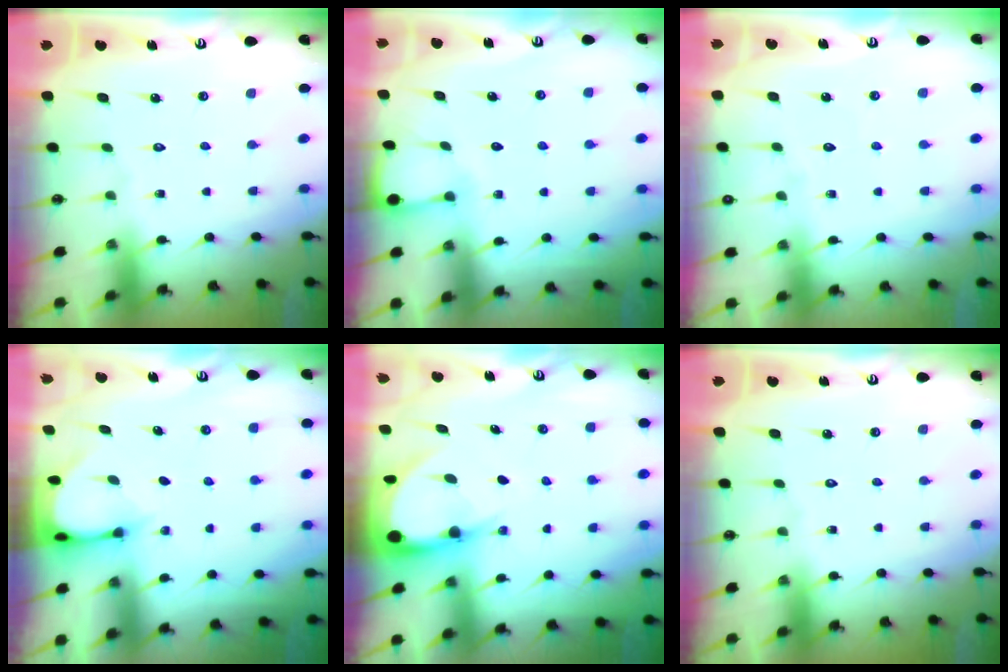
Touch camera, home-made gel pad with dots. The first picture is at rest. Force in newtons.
{"total": 2.8, "press": 2.8, "slide": 0.4}
{"total": 2.8, "press": 2.8, "slide": 0.3}
{"total": 3.1, "press": 3.1, "slide": 0.2}
{"total": 5.6, "press": 5.6, "slide": 0.5}
{"total": 0.0}